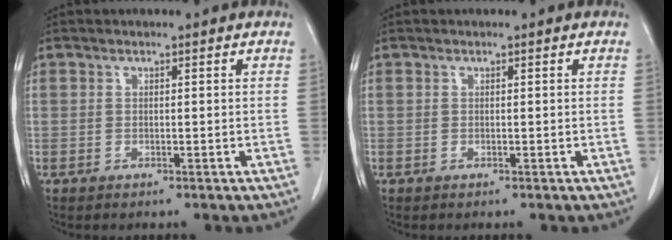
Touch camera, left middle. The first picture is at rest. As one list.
[{"total": 0.0}]